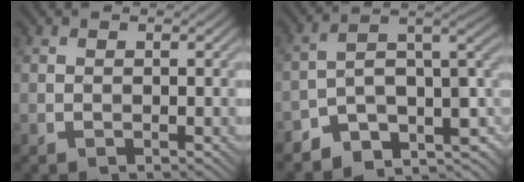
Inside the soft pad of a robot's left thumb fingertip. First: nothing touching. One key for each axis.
{"total": 8.3, "fx": -5.6, "fy": 3.2, "fz": 5.3, "tx": -0.077, "ty": -0.015, "tz": -0.103}